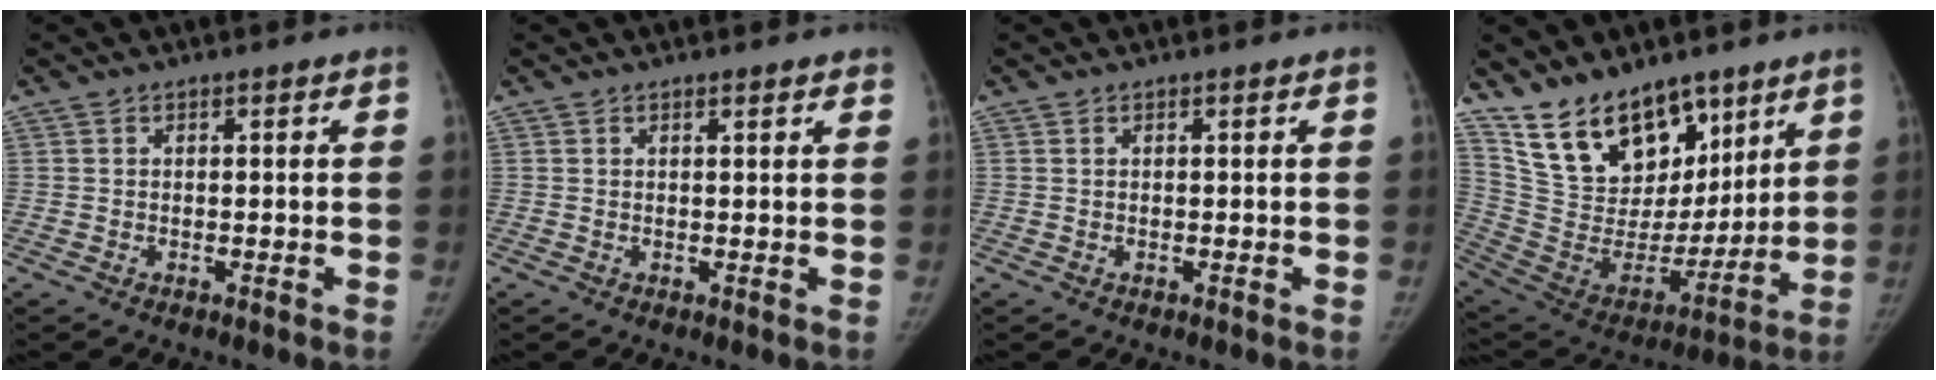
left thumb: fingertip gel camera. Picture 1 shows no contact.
{"total": 1.4, "force": [1.1, 0.2, 0.7], "torque": [-0.005, -0.001, 0.015]}
{"total": 0.0}
{"total": 20.3, "force": [13.7, 11.2, 10.0], "torque": [-0.121, -0.072, 0.255]}